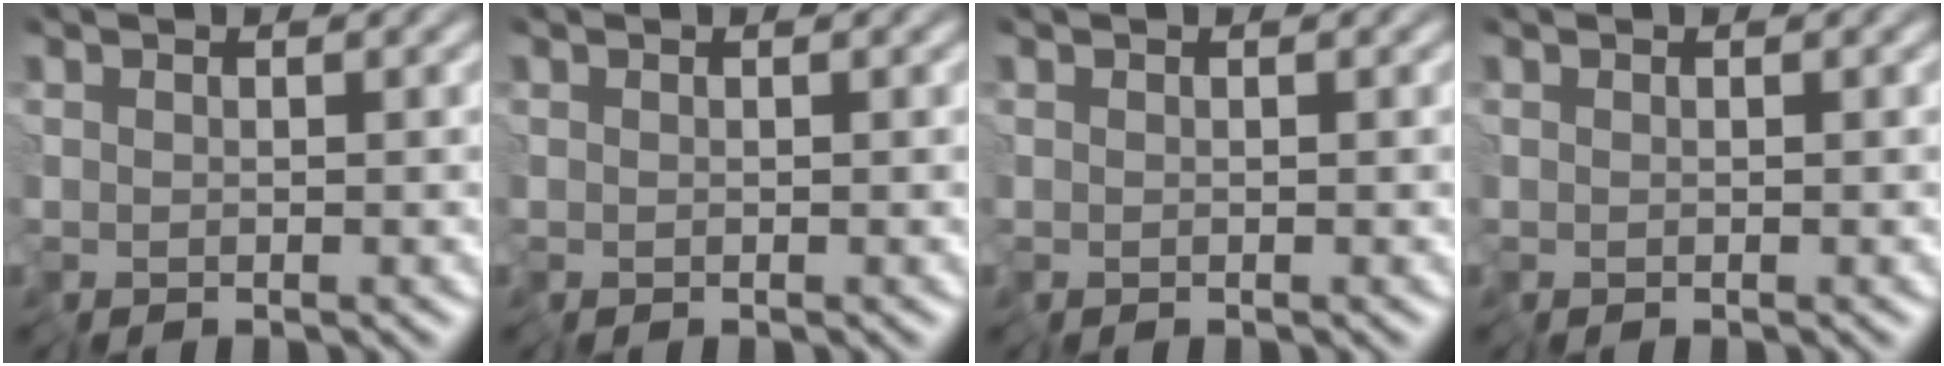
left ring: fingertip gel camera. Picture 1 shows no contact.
{"total": 0.0}
{"total": 0.0}
{"total": 0.0}